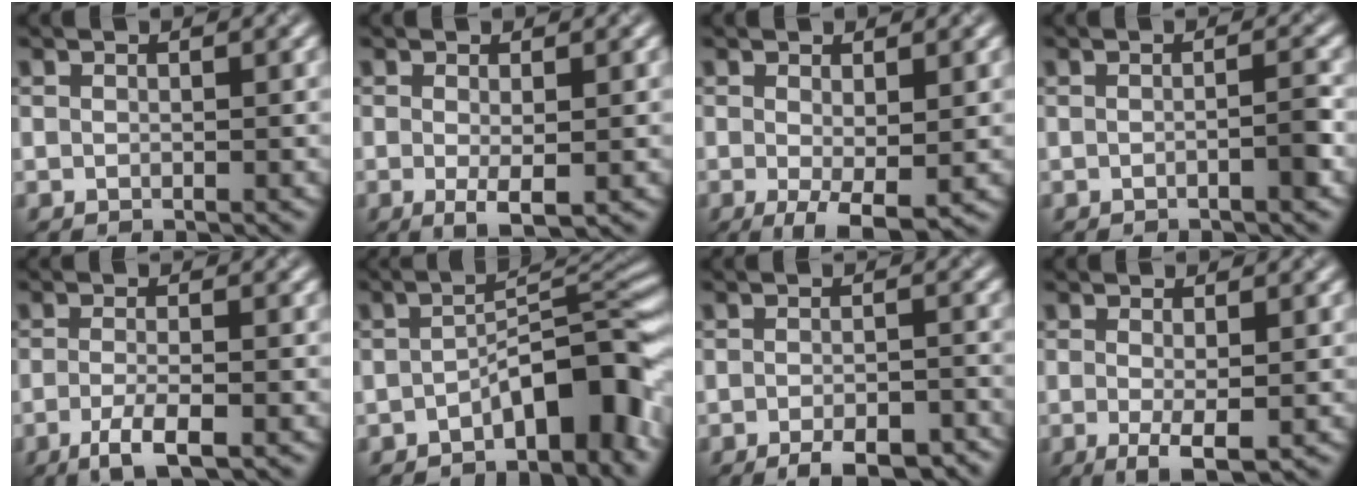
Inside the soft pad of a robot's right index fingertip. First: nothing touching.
{"total": 1.9, "force": [-0.7, 0.1, 1.8], "torque": [-0.037, -0.003, 0.001]}
{"total": 3.6, "force": [-1.0, 0.8, 3.4], "torque": [-0.065, -0.006, -0.006]}
{"total": 1.9, "force": [-0.9, 0.4, 1.6], "torque": [-0.013, 0.004, -0.012]}
{"total": 3.4, "force": [-2.1, 0.6, 2.6], "torque": [-0.051, 0.005, -0.033]}
{"total": 7.3, "force": [-4.1, 2.0, 5.6], "torque": [-0.075, 0.025, -0.063]}
{"total": 4.9, "force": [-3.7, 1.1, 3.1], "torque": [-0.046, 0.005, -0.042]}
{"total": 2.7, "force": [-1.0, 0.3, 2.5], "torque": [-0.051, -0.005, -0.005]}